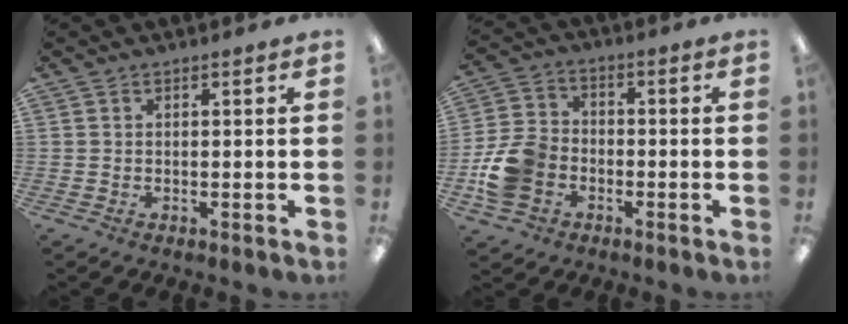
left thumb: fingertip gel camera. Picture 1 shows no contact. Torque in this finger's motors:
{"motor_torque": [-0.76, 1.54, 0.40, -0.34, 0.09]}